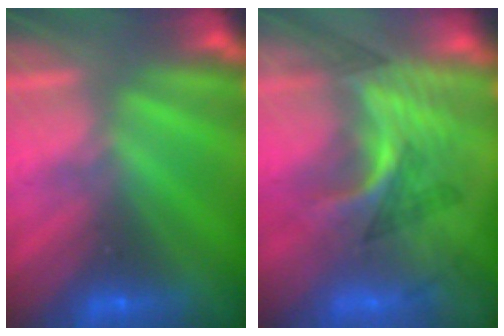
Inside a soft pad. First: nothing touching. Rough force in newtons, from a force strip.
{"total": 3.0}